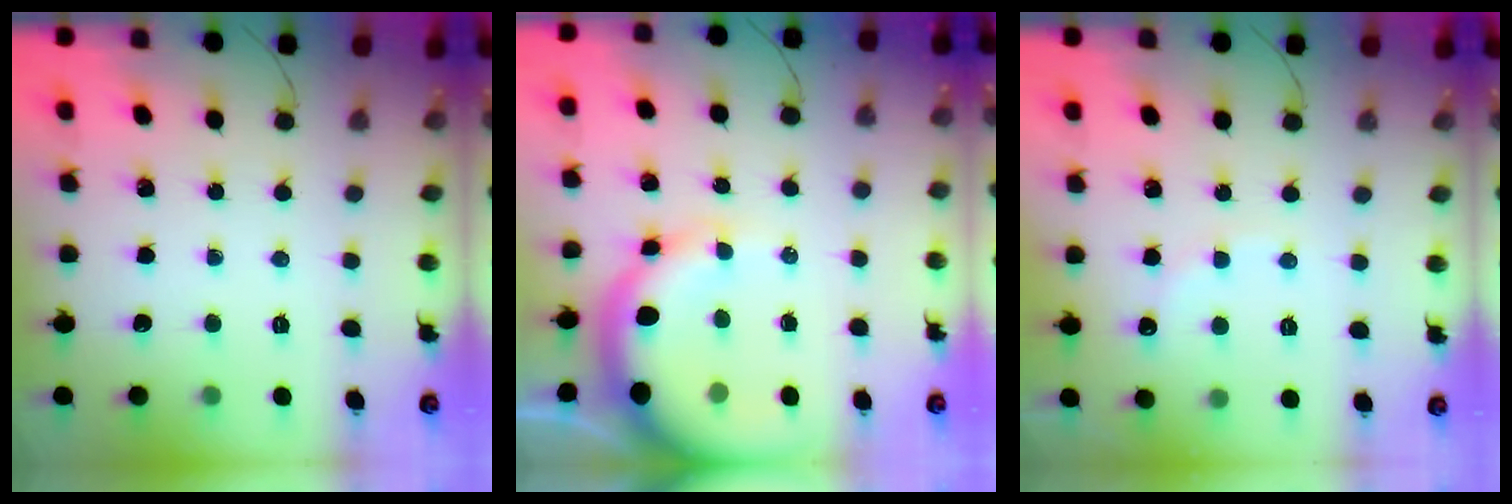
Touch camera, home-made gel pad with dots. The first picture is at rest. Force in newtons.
{"total": 11.6, "press": 11.4, "slide": 2.2}
{"total": 7.4, "press": 7.2, "slide": 1.7}